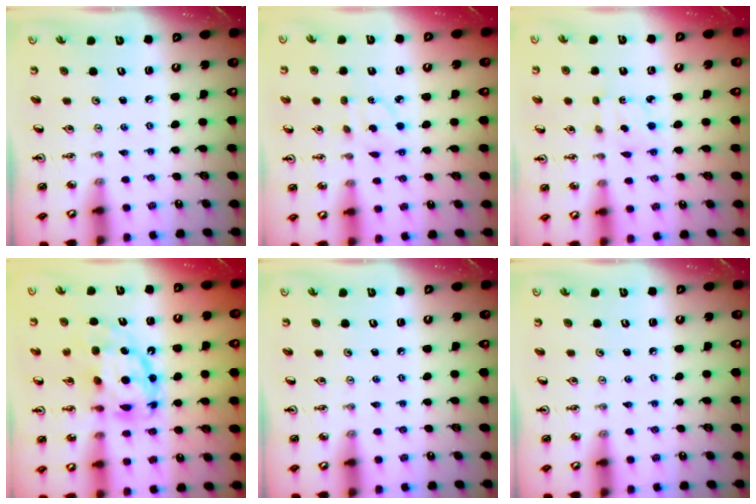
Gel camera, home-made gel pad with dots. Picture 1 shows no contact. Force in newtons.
{"total": 3.3, "press": 3.2, "slide": 0.9}
{"total": 2.1, "press": 2.0, "slide": 0.7}
{"total": 12.3, "press": 12.3, "slide": 1.1}
{"total": 0.0}
{"total": 0.0}